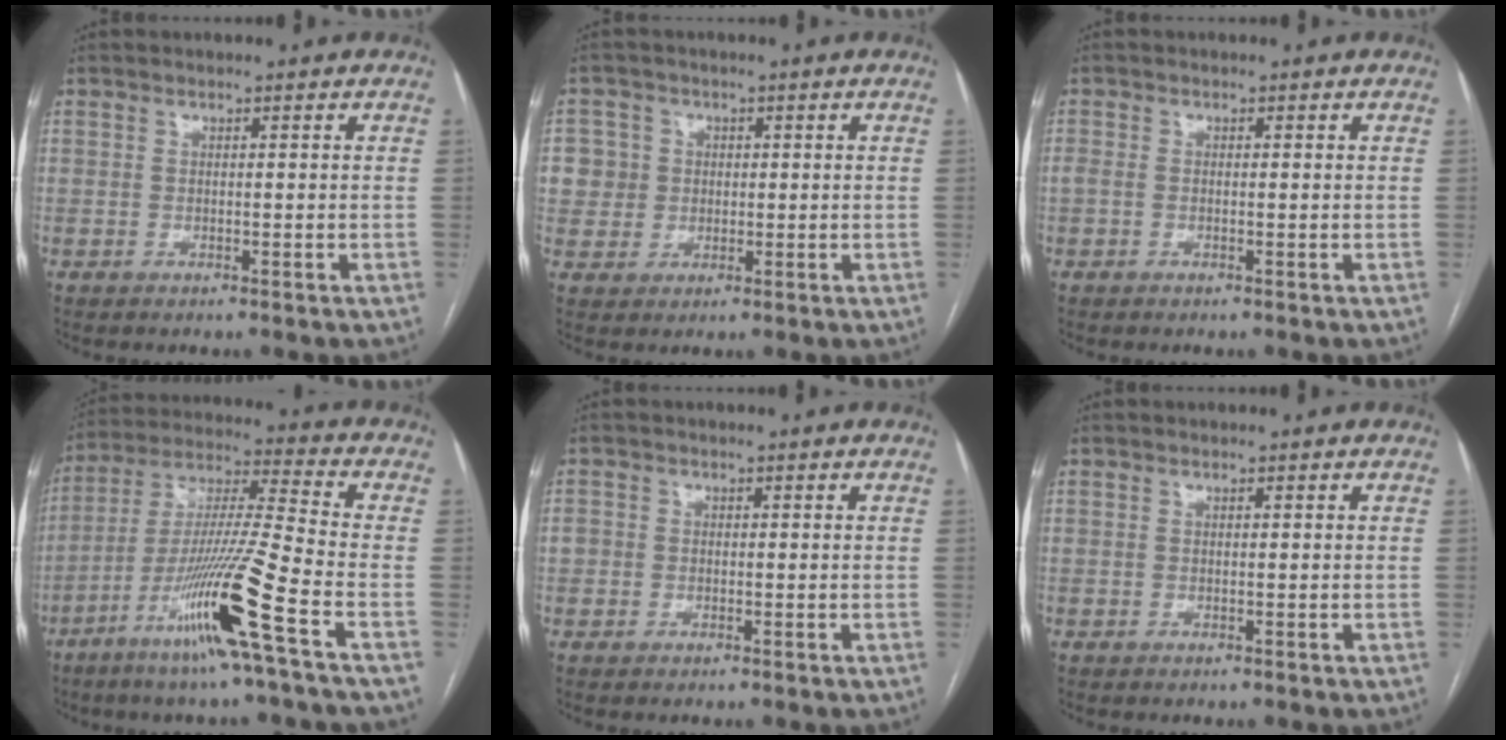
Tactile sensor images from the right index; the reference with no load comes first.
{"total": 5.9, "force": [1.1, 5.8, 0.3], "torque": [0.000, 0.018, 0.025]}
{"total": 1.1, "force": [-0.1, 0.8, 0.7], "torque": [-0.026, 0.010, 0.001]}
{"total": 16.6, "force": [-8.0, -1.5, 14.4], "torque": [-0.287, -0.024, -0.151]}
{"total": 1.9, "force": [-0.1, 1.8, 0.5], "torque": [-0.002, 0.009, -0.002]}
{"total": 0.0}